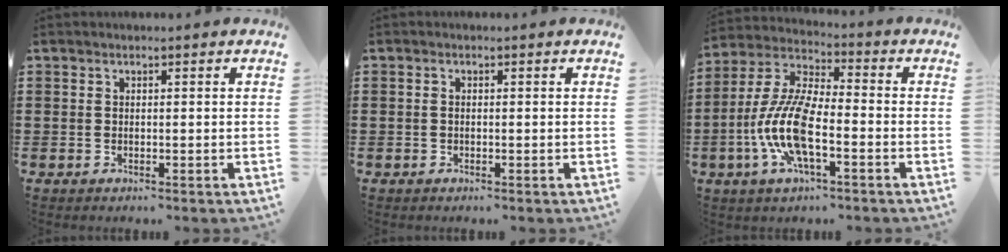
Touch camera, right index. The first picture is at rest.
{"total": 0.0}
{"total": 10.7, "force": [-3.6, 3.6, 9.5], "torque": [-0.227, -0.009, -0.073]}